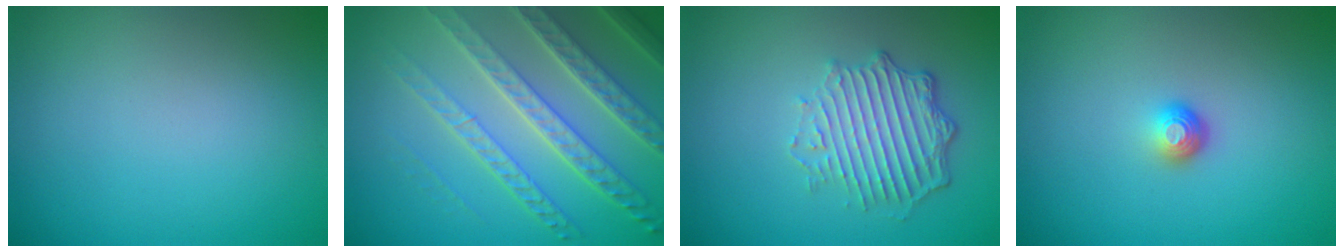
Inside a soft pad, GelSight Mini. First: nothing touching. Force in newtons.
{"total": 7.7, "press": 5.3, "slide": 5.6}
{"total": 4.1, "press": 3.2, "slide": 2.5}
{"total": 1.7, "press": 1.2, "slide": 1.2}